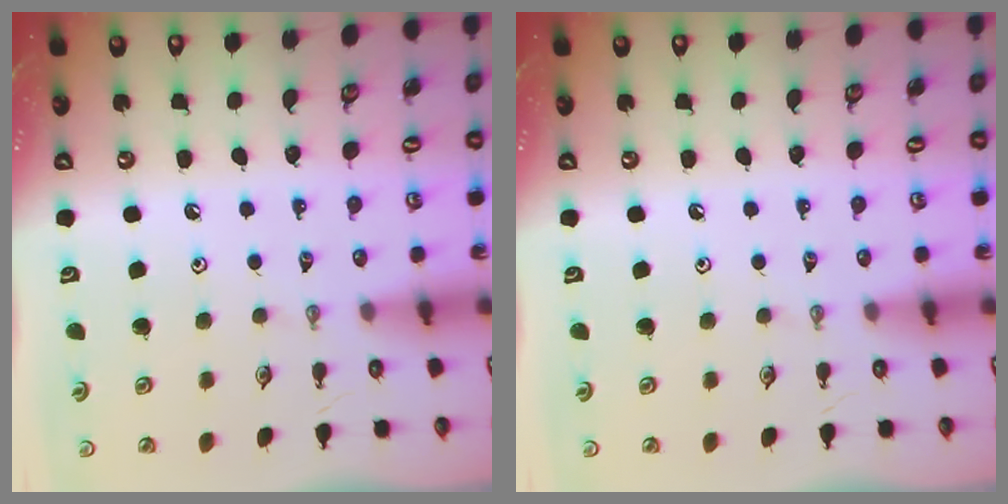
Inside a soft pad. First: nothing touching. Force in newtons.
{"total": 0.0}